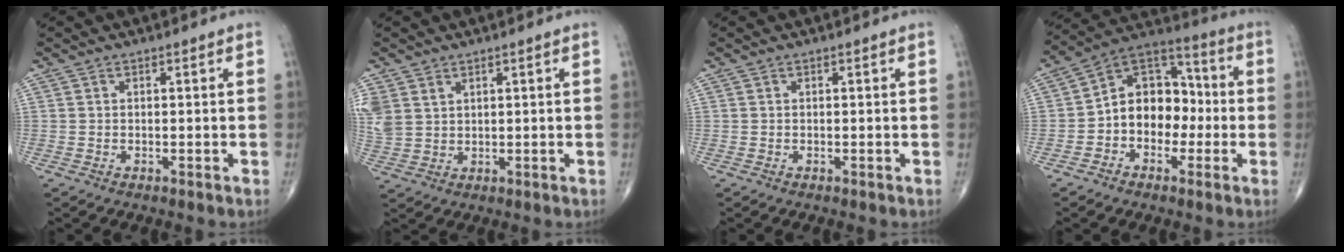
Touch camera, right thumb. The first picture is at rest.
{"total": 7.5, "force": [3.4, 5.8, 3.5], "torque": [-0.093, -0.002, 0.081]}
{"total": 0.0}
{"total": 12.8, "force": [-1.8, 9.7, 8.3], "torque": [-0.089, 0.049, -0.044]}